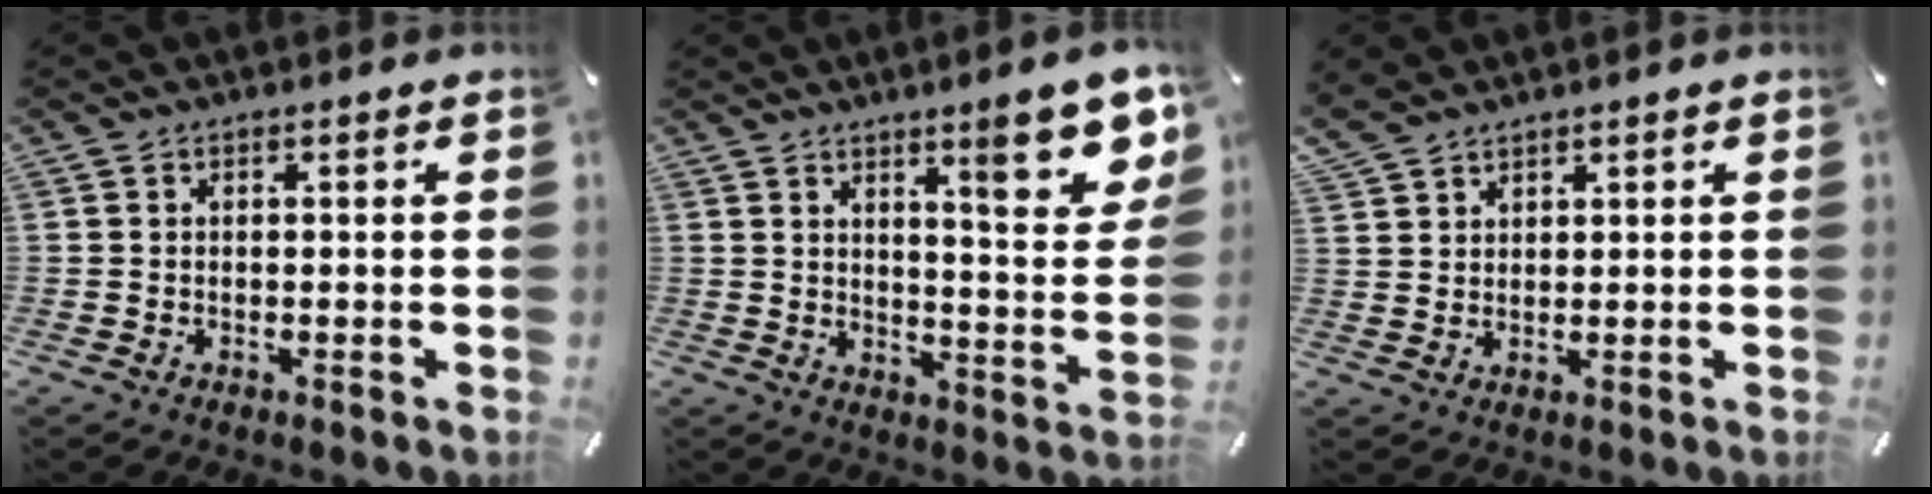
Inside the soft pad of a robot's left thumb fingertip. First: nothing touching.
{"total": 13.5, "force": [8.0, 3.0, 10.5], "torque": [-0.139, -0.049, 0.125]}
{"total": 4.2, "force": [3.5, 2.2, 0.8], "torque": [-0.025, -0.010, 0.069]}